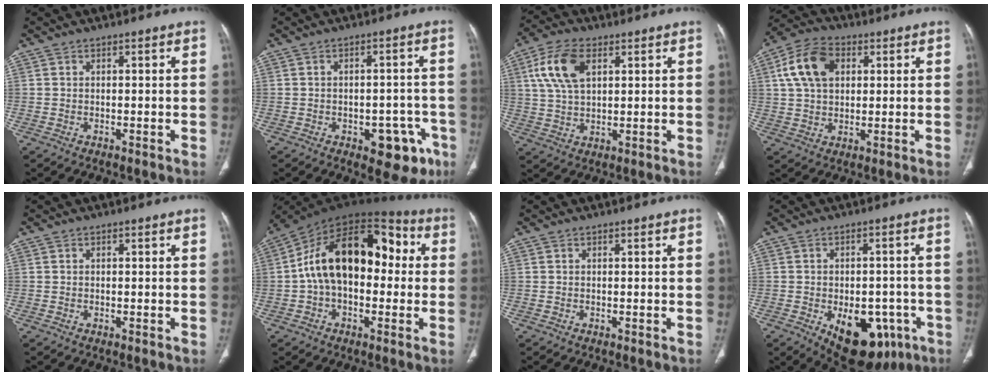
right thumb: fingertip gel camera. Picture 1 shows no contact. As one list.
[{"total": 9.9, "force": [-4.8, 5.5, 6.6], "torque": [-0.044, 0.029, -0.053]}, {"total": 10.4, "force": [3.7, 5.7, 7.8], "torque": [-0.156, 0.002, 0.072]}, {"total": 11.4, "force": [3.3, 7.7, 7.8], "torque": [-0.136, 0.012, 0.055]}, {"total": 0.0}, {"total": 20.1, "force": [1.1, 12.3, 15.9], "torque": [-0.237, 0.055, 0.008]}, {"total": 0.0}, {"total": 15.6, "force": [-6.4, 9.2, 10.8], "torque": [-0.122, 0.018, -0.072]}]